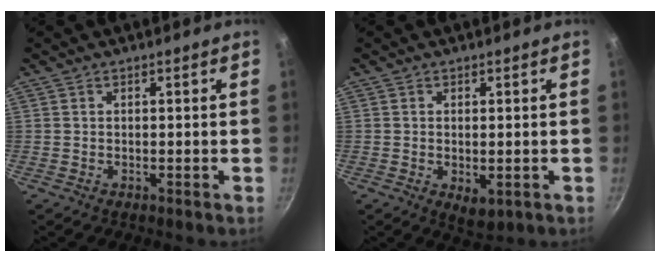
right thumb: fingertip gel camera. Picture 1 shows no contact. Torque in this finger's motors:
{"motor_torque": [-0.33, 0.26, 0.17, 0.38, 0.00]}